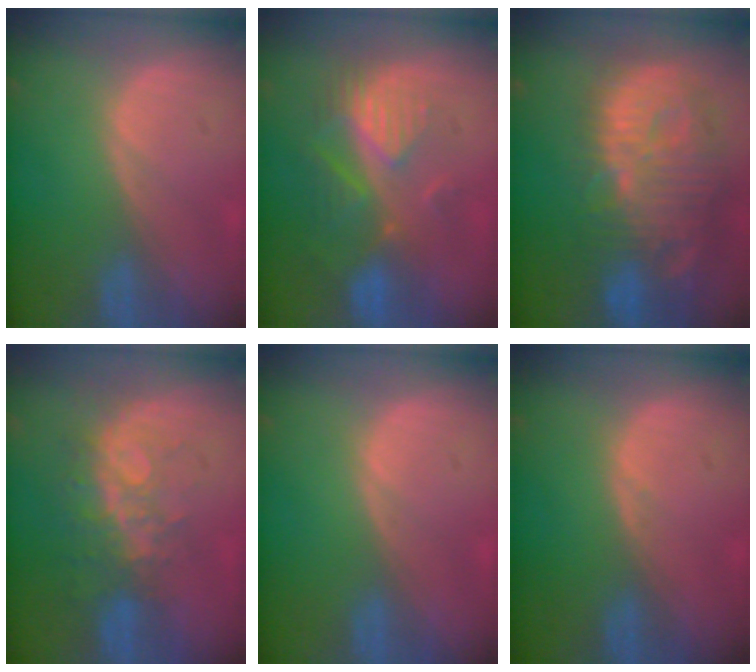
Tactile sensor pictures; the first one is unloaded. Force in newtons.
{"total": 8.8, "press": 8.0, "slide": 3.8}
{"total": 14.1, "press": 12.4, "slide": 6.9}
{"total": 8.4, "press": 7.0, "slide": 4.5}
{"total": 0.0}
{"total": 0.5, "press": 0.5, "slide": 0.0}